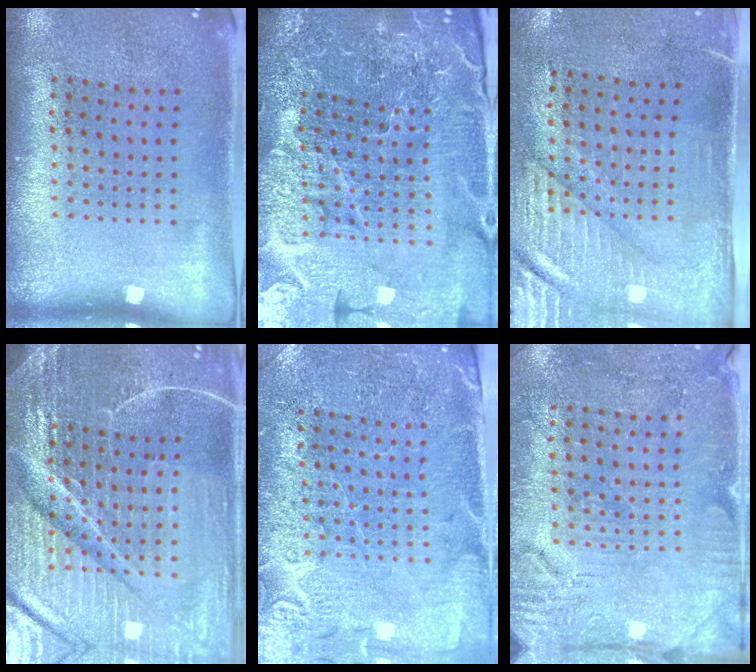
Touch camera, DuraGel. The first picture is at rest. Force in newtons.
{"total": 6.7, "press": 5.9, "slide": 3.1}
{"total": 3.1, "press": 2.6, "slide": 1.6}
{"total": 6.8, "press": 6.0, "slide": 3.1}
{"total": 3.2, "press": 3.0, "slide": 0.9}
{"total": 3.0, "press": 2.8, "slide": 0.9}